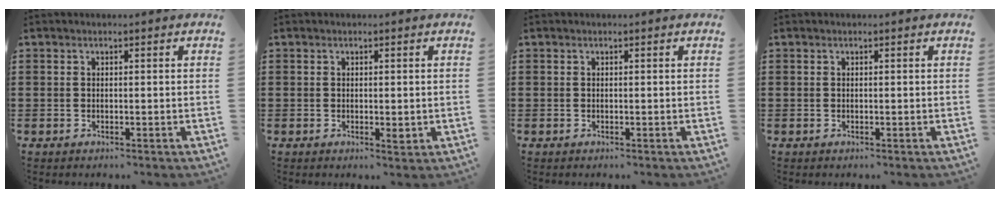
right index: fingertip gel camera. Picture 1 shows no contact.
{"total": 1.2, "force": [-0.1, 0.5, 1.1], "torque": [-0.019, -0.001, -0.002]}
{"total": 0.0}
{"total": 0.0}